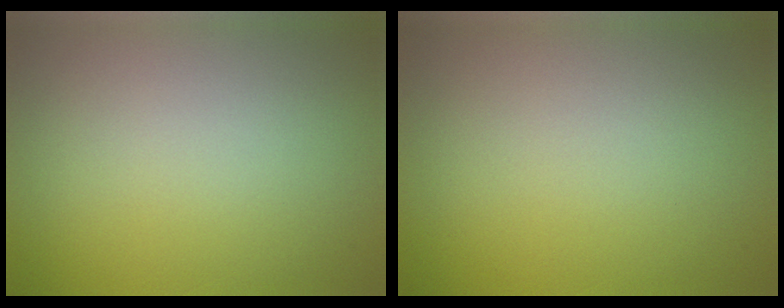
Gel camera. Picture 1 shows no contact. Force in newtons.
{"total": 0.0}